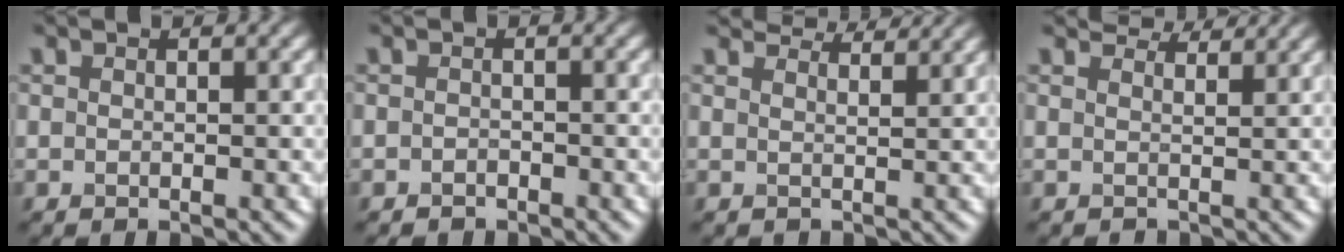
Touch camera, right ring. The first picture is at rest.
{"total": 0.9, "force": [-0.8, 0.4, 0.1], "torque": [0.000, -0.001, -0.013]}
{"total": 4.6, "force": [4.5, 0.6, 1.0], "torque": [-0.035, 0.011, 0.053]}
{"total": 3.8, "force": [3.7, 0.7, 0.7], "torque": [-0.028, 0.005, 0.046]}